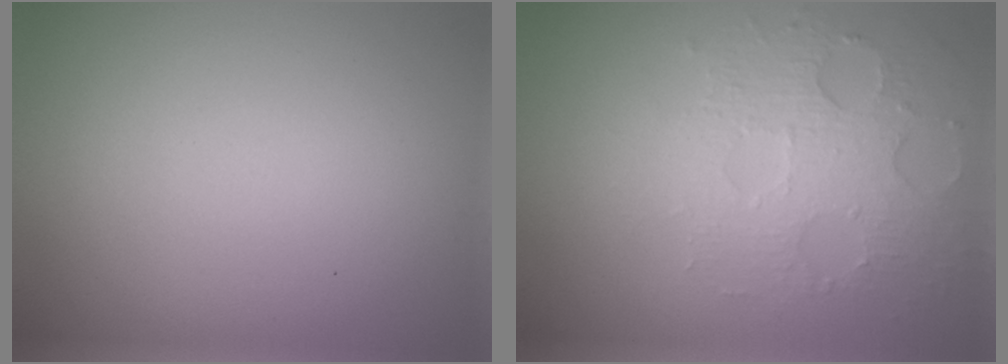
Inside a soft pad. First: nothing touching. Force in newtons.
{"total": 3.6, "press": 3.2, "slide": 1.6}